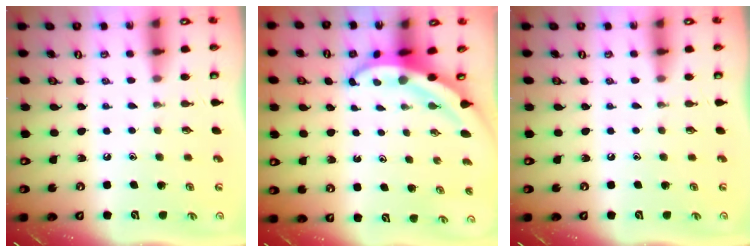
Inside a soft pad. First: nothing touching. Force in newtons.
{"total": 4.3, "press": 4.3, "slide": 0.5}
{"total": 0.0}